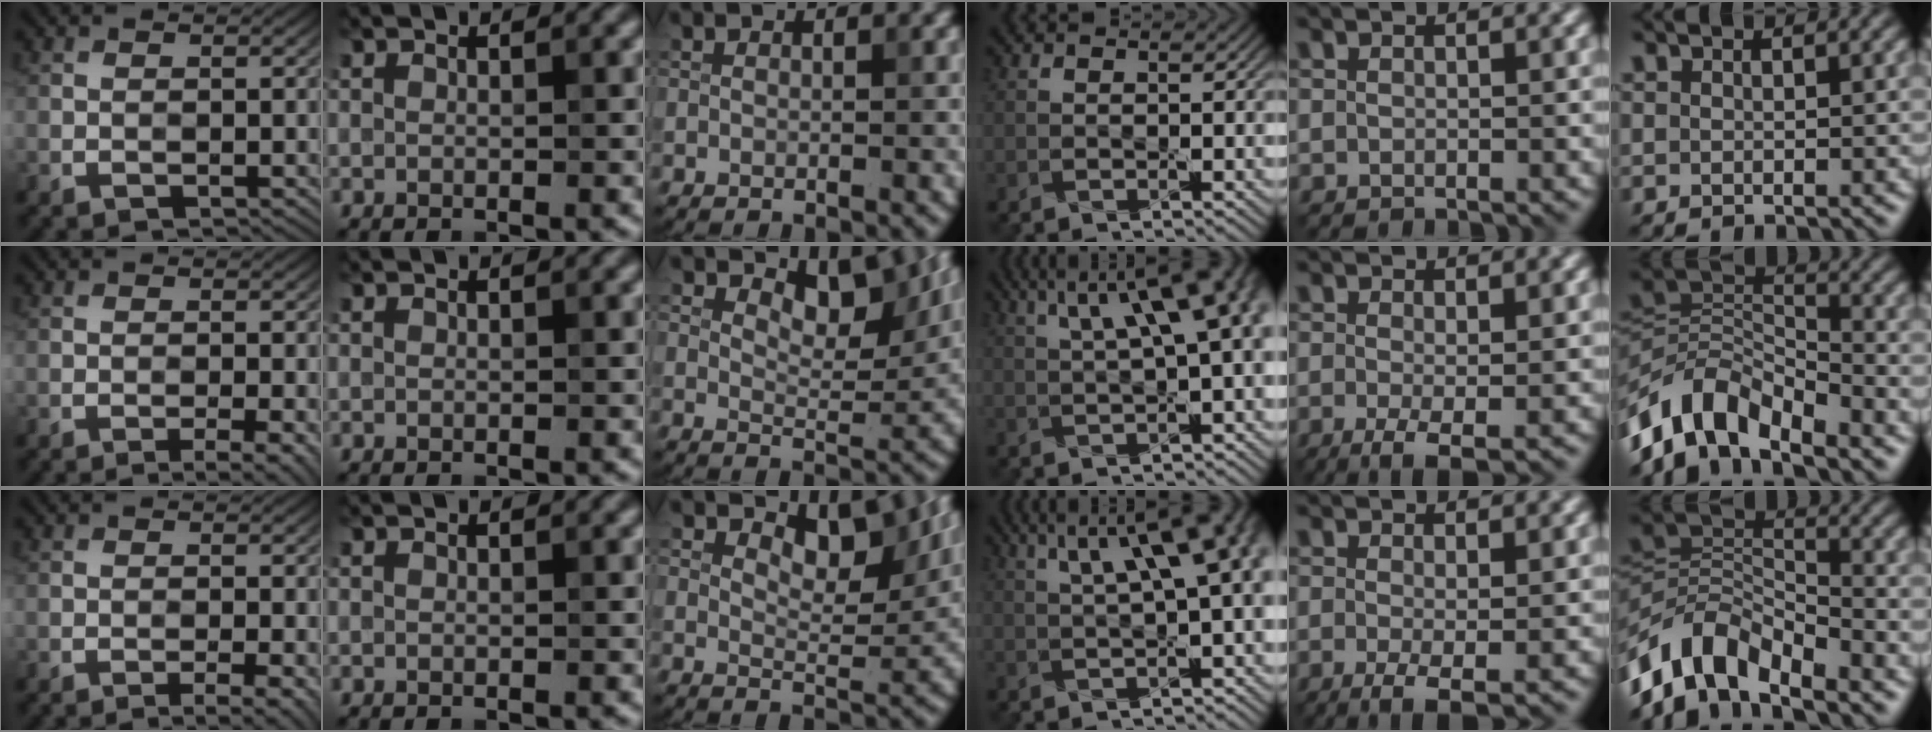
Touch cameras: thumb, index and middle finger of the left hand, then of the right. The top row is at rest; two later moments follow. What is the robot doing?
{"motion": "pour", "object": "sugar"}